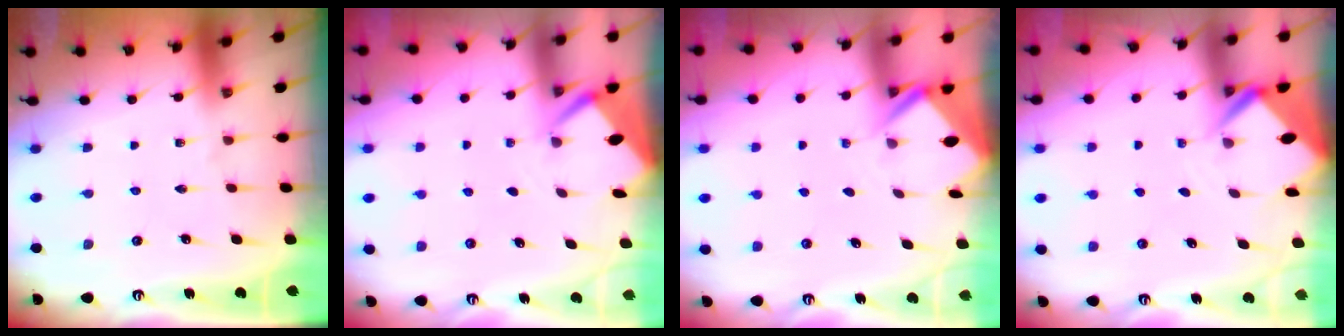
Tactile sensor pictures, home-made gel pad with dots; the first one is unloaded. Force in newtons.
{"total": 2.6, "press": 2.6, "slide": 0.4}
{"total": 2.4, "press": 2.4, "slide": 0.1}
{"total": 3.5, "press": 3.5, "slide": 0.2}